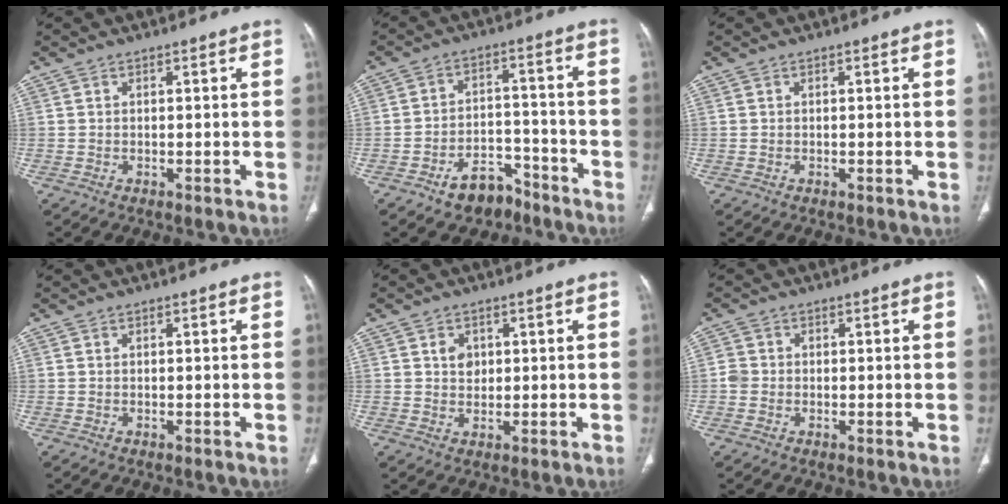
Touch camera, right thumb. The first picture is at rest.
{"total": 8.2, "force": [-5.6, 4.9, 3.3], "torque": [-0.026, 0.052, -0.087]}
{"total": 0.0}
{"total": 0.0}
{"total": 3.1, "force": [0.9, 2.6, 1.6], "torque": [-0.011, -0.003, 0.017]}
{"total": 2.2, "force": [-0.4, 2.1, 0.7], "torque": [-0.006, 0.009, -0.011]}